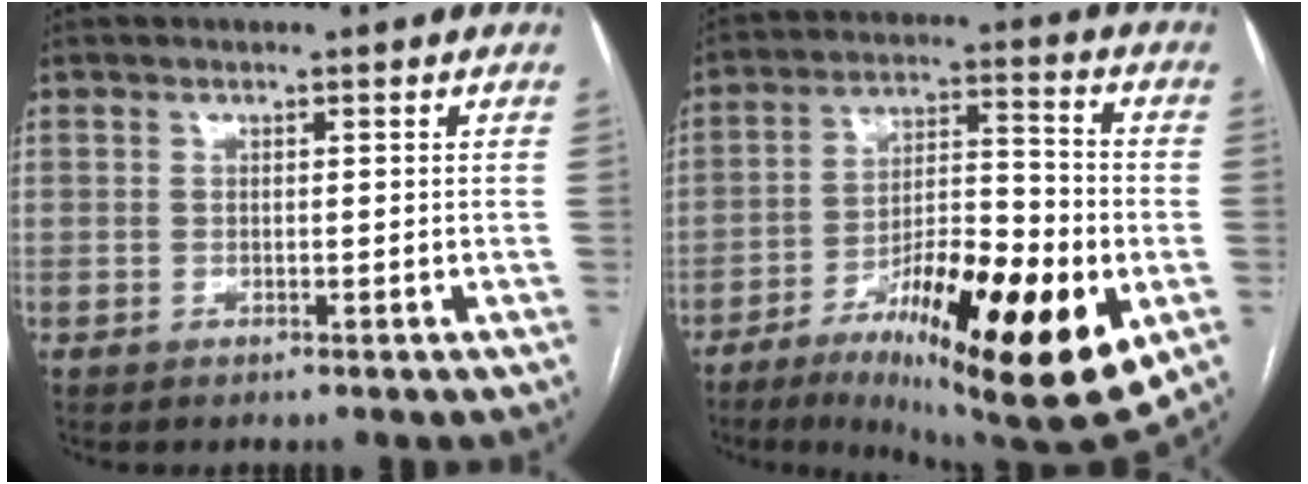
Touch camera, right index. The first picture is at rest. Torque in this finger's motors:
{"motor_torque": [1.45, -0.48, 0.58, 0.11]}